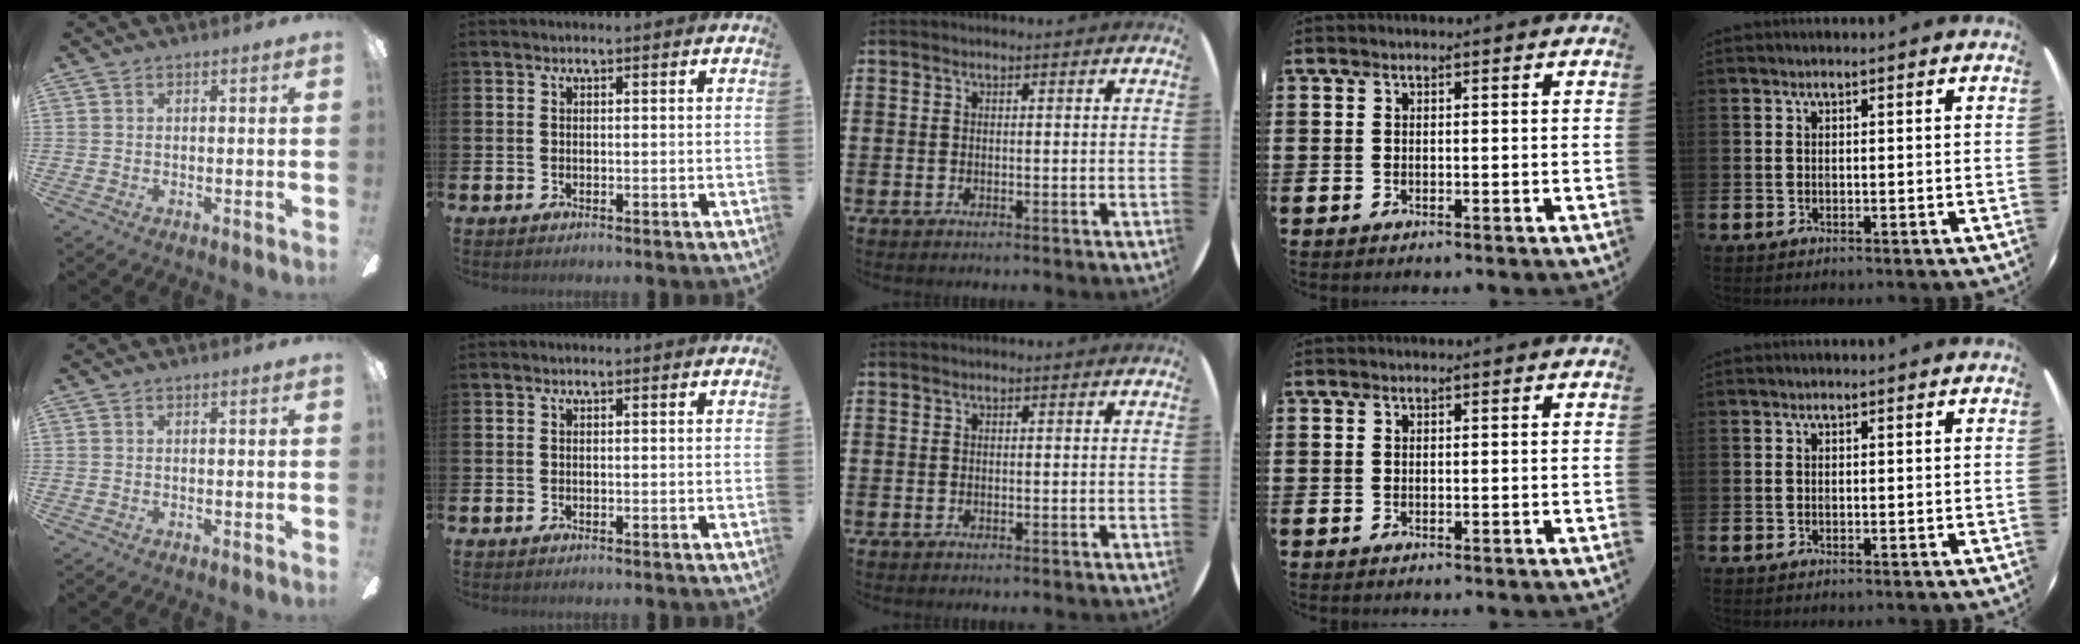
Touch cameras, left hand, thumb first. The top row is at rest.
{}